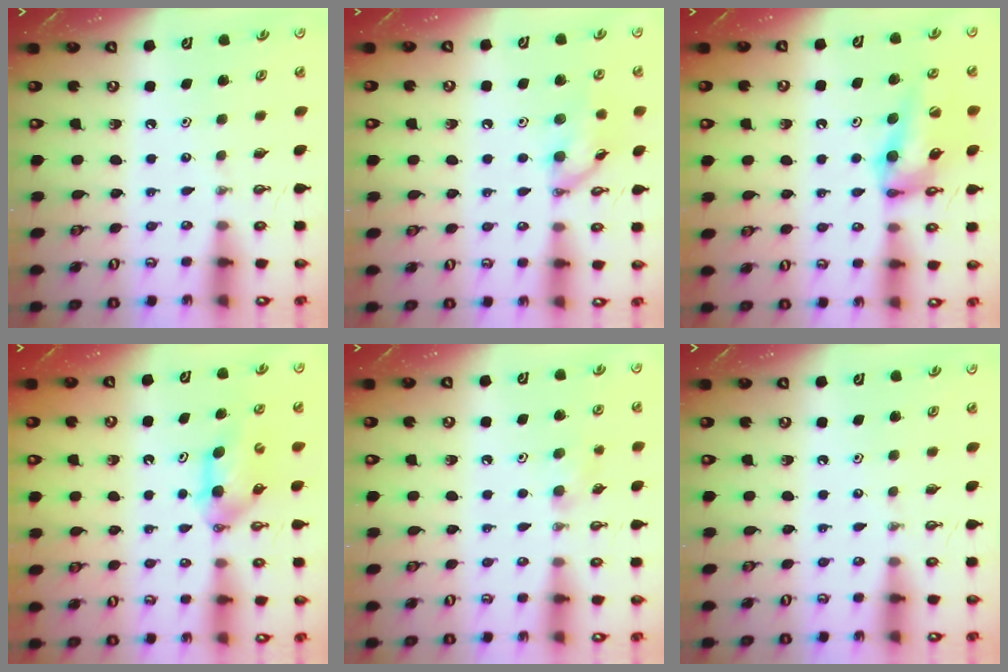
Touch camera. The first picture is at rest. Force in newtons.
{"total": 11.4, "press": 11.4, "slide": 0.3}
{"total": 11.4, "press": 10.7, "slide": 3.9}
{"total": 5.4, "press": 5.2, "slide": 1.4}
{"total": 6.6, "press": 5.0, "slide": 4.2}
{"total": 0.0}